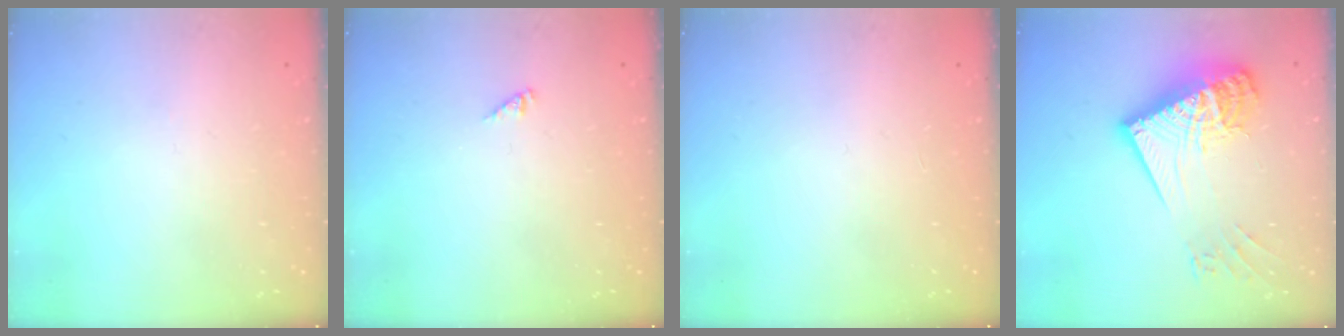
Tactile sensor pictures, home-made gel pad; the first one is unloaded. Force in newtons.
{"total": 0.0}
{"total": 0.0}
{"total": 21.5, "press": 21.3, "slide": 2.7}